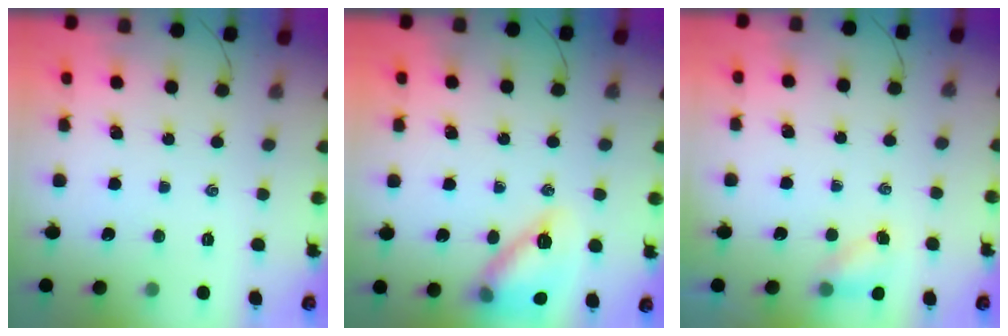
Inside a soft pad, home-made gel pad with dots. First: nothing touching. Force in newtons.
{"total": 13.4, "press": 13.3, "slide": 1.8}
{"total": 4.9, "press": 4.8, "slide": 1.2}